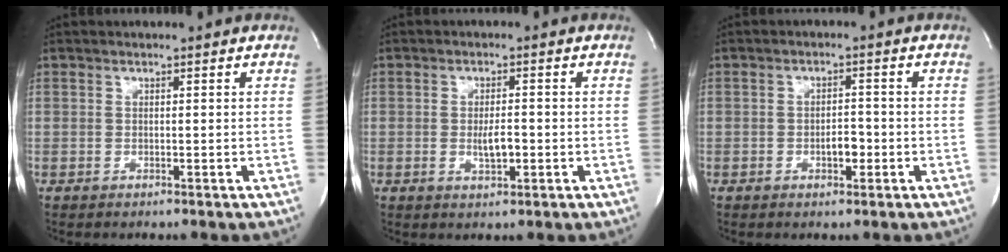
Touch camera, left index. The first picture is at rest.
{"total": 3.1, "force": [-0.8, 0.9, 2.9], "torque": [-0.056, -0.004, -0.010]}
{"total": 2.8, "force": [-1.2, 1.2, 2.2], "torque": [-0.034, 0.001, -0.016]}